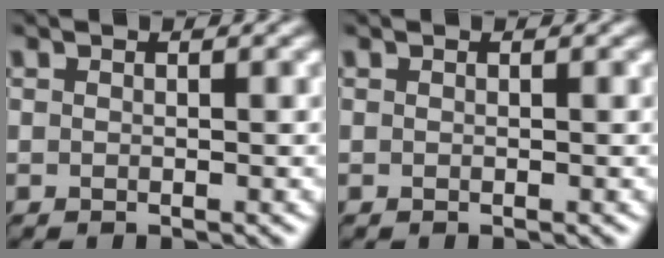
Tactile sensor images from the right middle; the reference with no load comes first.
{"total": 0.0}